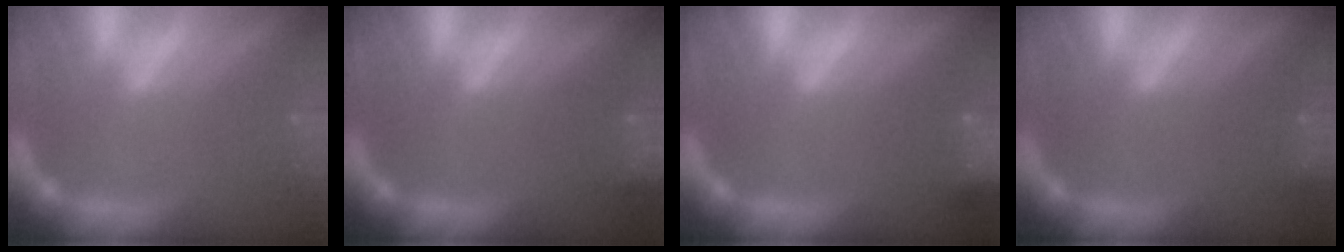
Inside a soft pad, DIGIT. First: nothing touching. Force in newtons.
{"total": 2.4}
{"total": 4.4}
{"total": 1.4}